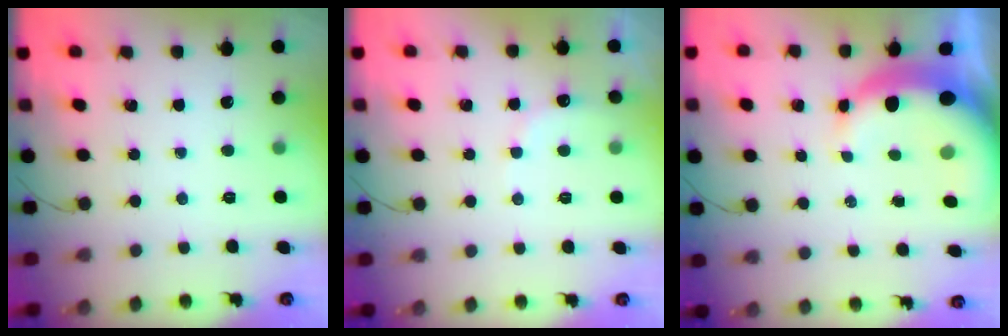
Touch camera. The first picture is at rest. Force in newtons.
{"total": 7.6, "press": 7.5, "slide": 1.1}
{"total": 10.3, "press": 10.1, "slide": 2.2}